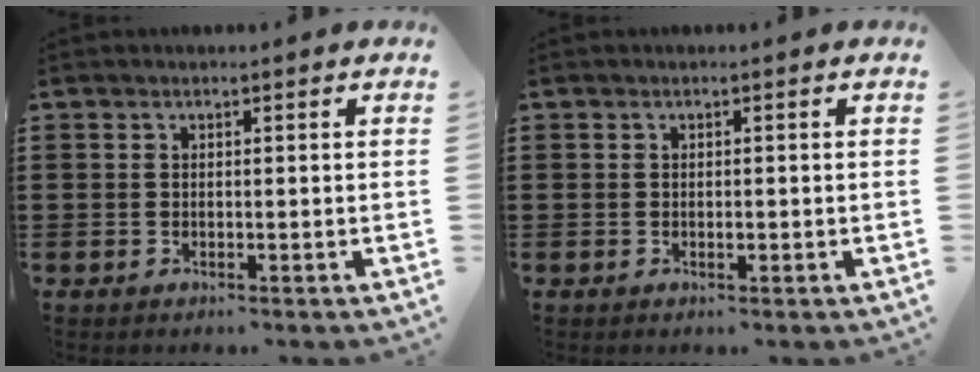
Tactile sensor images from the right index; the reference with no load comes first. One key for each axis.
{"total": 0.5, "fx": -0.1, "fy": 0.2, "fz": 0.5, "tx": -0.009, "ty": -0.002, "tz": -0.003}